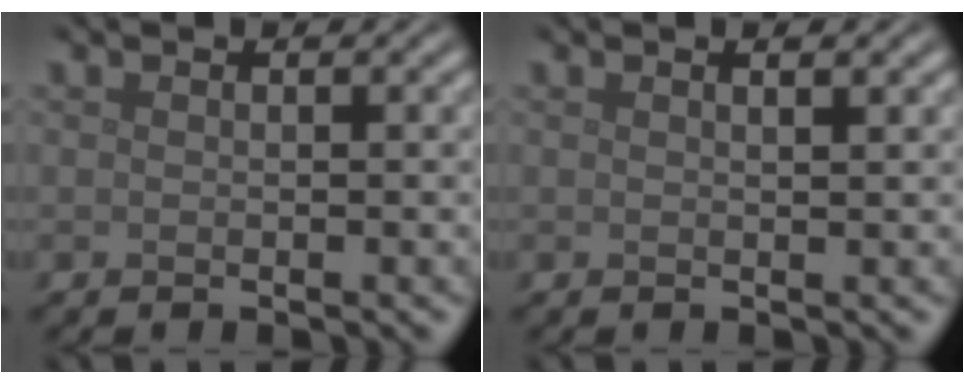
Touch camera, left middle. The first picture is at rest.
{"total": 1.0, "force": [0.7, 0.3, 0.7], "torque": [-0.008, 0.004, 0.008]}